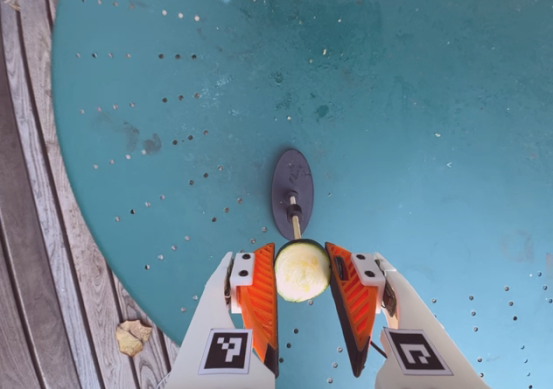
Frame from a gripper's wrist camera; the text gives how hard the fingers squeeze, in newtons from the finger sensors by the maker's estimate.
{"total": 10.9, "left": 11.4, "right": 10.4}